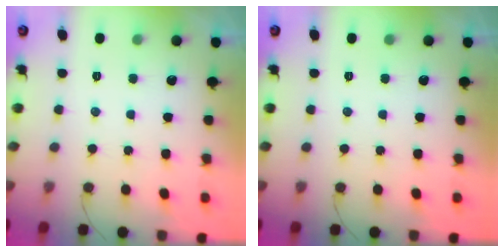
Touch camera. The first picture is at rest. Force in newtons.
{"total": 0.0}